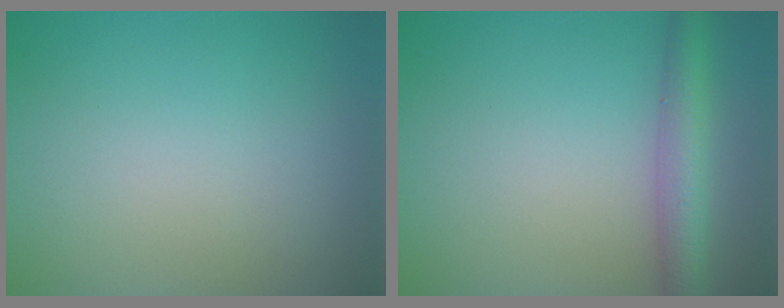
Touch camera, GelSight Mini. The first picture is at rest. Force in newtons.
{"total": 3.5, "press": 3.5, "slide": 0.1}